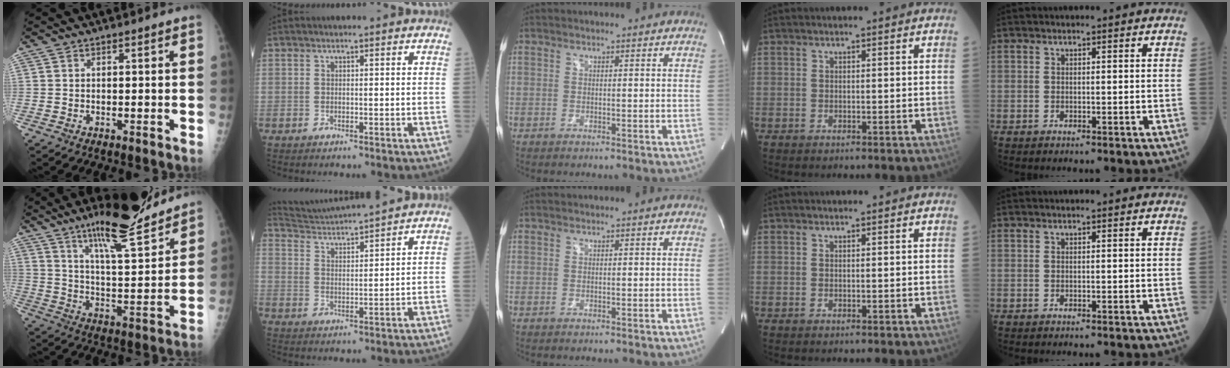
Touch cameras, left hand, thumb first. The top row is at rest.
{"thumb": {"total": 16.8, "force": [13.1, 3.0, 10.1], "torque": [-0.133, -0.086, 0.216]}, "index": {"total": 10.0, "force": [9.5, -1.6, 2.4], "torque": [-0.058, 0.014, 0.163]}}